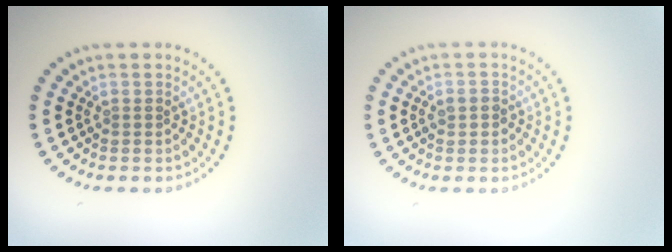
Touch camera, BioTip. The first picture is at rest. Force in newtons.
{"total": 1.4, "press": 1.4, "slide": 0.3}